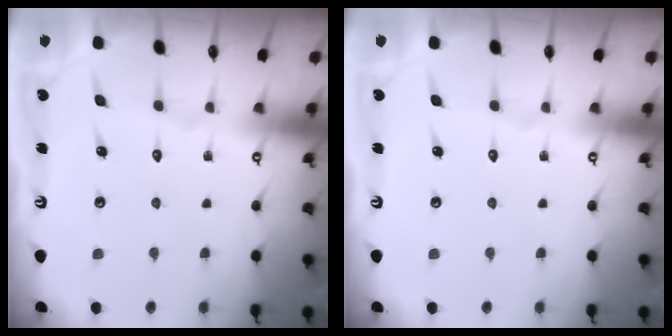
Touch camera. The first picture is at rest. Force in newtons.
{"total": 0.0}